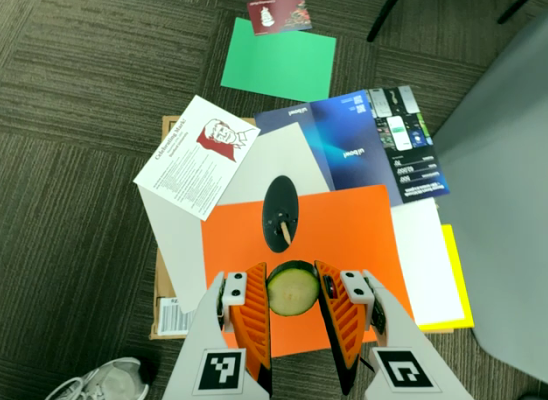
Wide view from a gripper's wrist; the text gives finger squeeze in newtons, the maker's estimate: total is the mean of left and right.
{"total": 9.4, "left": 10.2, "right": 8.5}